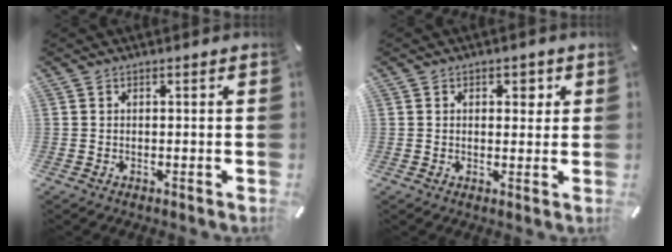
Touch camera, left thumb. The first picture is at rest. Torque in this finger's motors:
{"motor_torque": [0.28, -0.33, 0.10, 0.14, -0.08]}